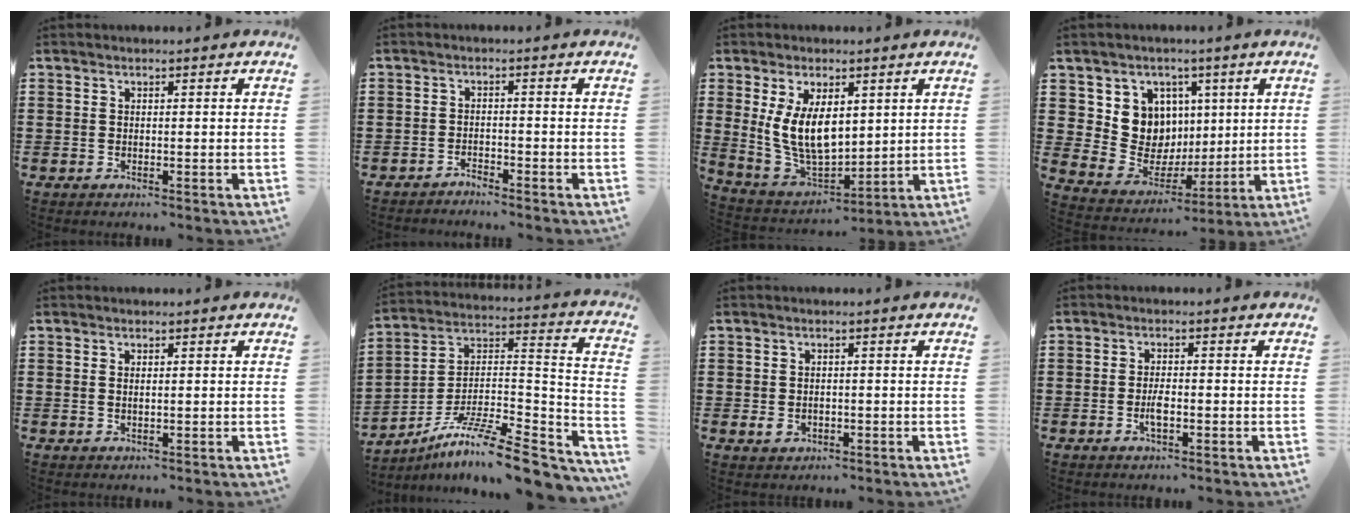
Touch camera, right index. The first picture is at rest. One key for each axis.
{"total": 1.7, "fx": -1.7, "fy": 0.0, "fz": -0.2, "tx": -0.002, "ty": 0.007, "tz": -0.036}
{"total": 9.5, "fx": 2.3, "fy": 5.2, "fz": 7.6, "tx": -0.179, "ty": -0.002, "tz": 0.041}
{"total": 9.4, "fx": 2.4, "fy": 8.9, "fz": 2.0, "tx": -0.066, "ty": -0.028, "tz": 0.054}
{"total": 0.8, "fx": 0.3, "fy": 0.3, "fz": 0.7, "tx": -0.015, "ty": 0.001, "tz": 0.005}
{"total": 12.8, "fx": -9.6, "fy": 2.2, "fz": 8.2, "tx": -0.129, "ty": 0.018, "tz": -0.172}
{"total": 1.6, "fx": -0.3, "fy": 1.3, "fz": 1.0, "tx": -0.021, "ty": 0.003, "tz": -0.007}
{"total": 2.8, "fx": -0.7, "fy": 0.9, "fz": 2.5, "tx": -0.053, "ty": 0.000, "tz": -0.015}